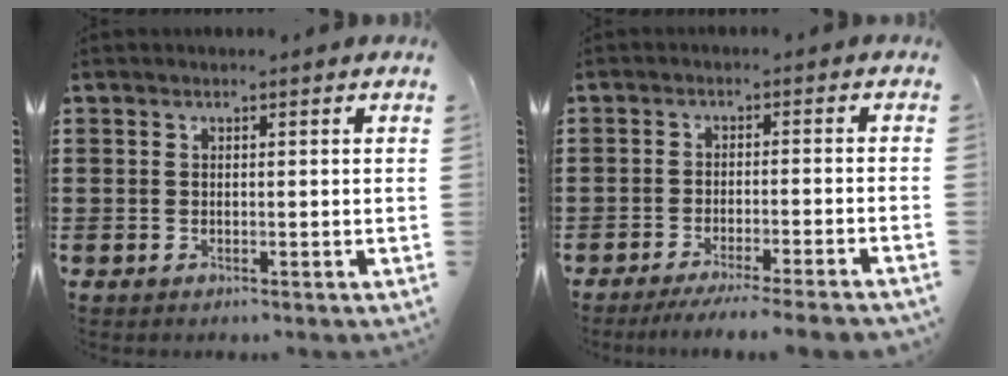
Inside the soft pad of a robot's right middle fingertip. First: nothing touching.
{"total": 3.6, "force": [-3.2, -0.4, 1.6], "torque": [-0.025, -0.007, -0.062]}